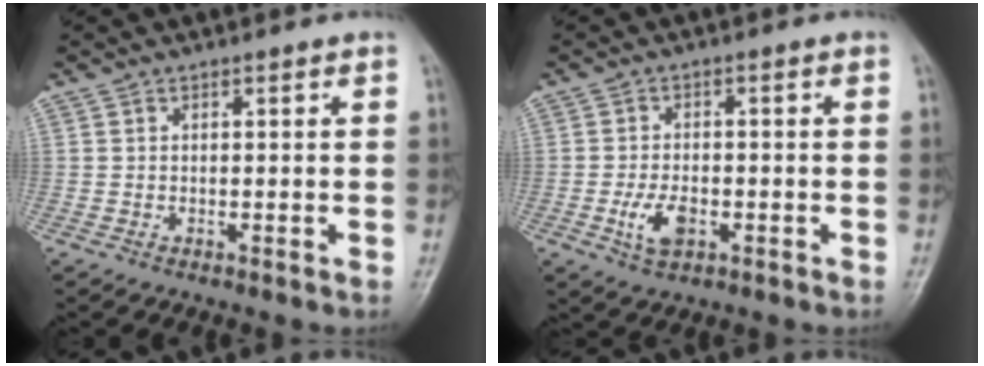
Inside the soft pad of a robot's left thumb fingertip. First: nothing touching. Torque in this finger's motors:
{"motor_torque": [0.19, 1.38, 0.75, 0.39, 0.02]}